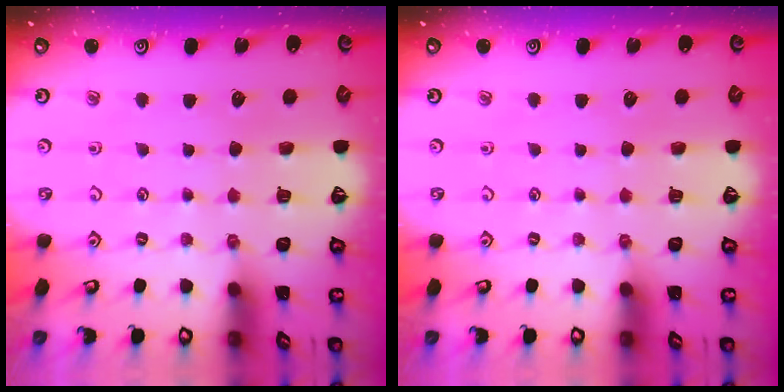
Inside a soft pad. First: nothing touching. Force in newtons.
{"total": 0.0}